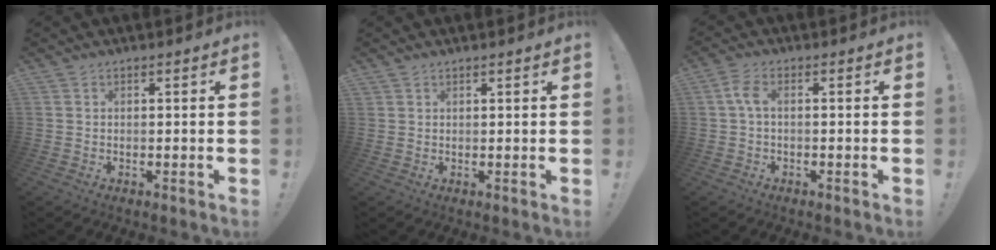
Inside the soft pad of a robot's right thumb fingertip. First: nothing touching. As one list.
[{"total": 0.8, "force": [0.8, 0.2, 0.1], "torque": [0.002, -0.003, 0.015]}, {"total": 4.1, "force": [0.1, 1.8, 3.7], "torque": [-0.089, 0.008, -0.001]}]